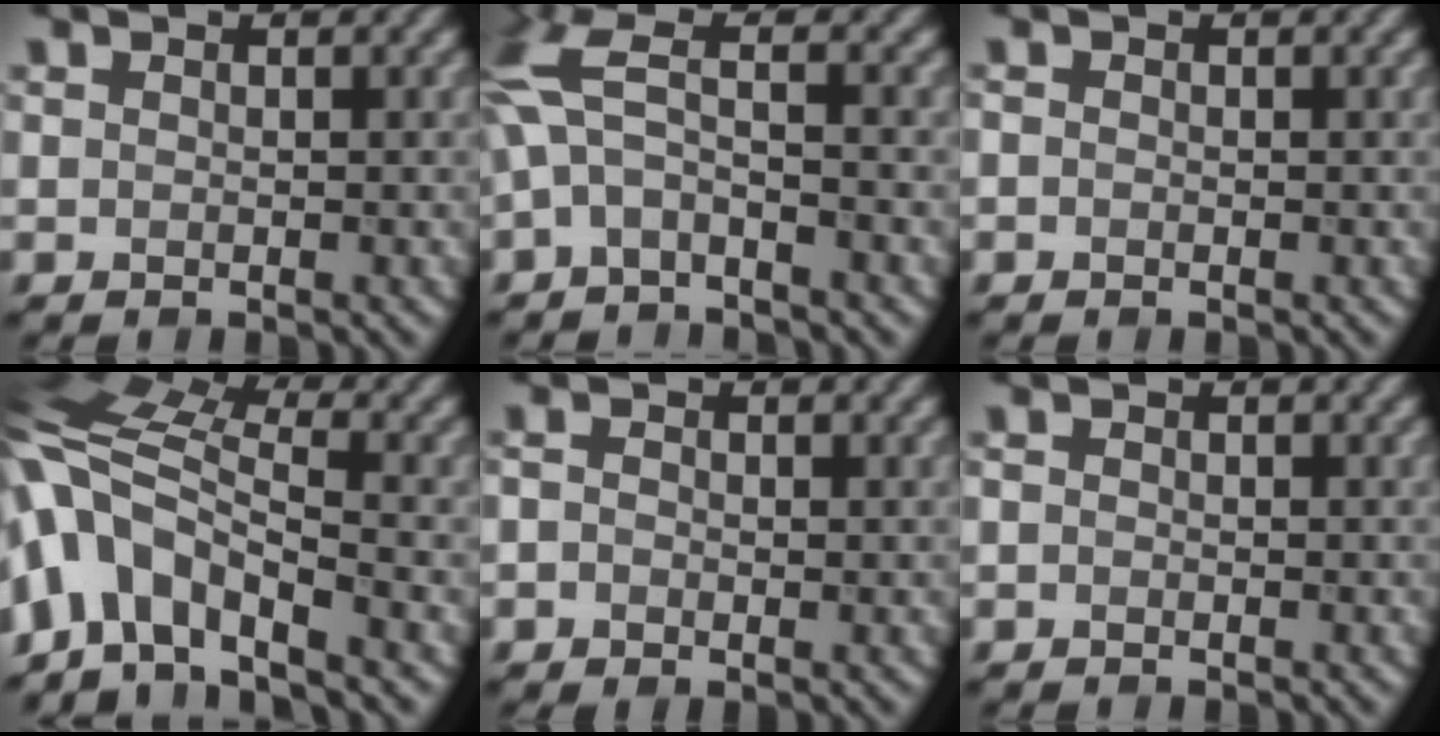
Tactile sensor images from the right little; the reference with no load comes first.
{"total": 4.6, "force": [0.0, 1.4, 4.4], "torque": [-0.106, 0.008, -0.013]}
{"total": 0.0}
{"total": 9.9, "force": [-3.4, 5.1, 7.8], "torque": [-0.152, 0.008, -0.076]}
{"total": 1.4, "force": [-0.2, 0.8, 1.1], "torque": [-0.020, -0.002, -0.006]}
{"total": 0.0}